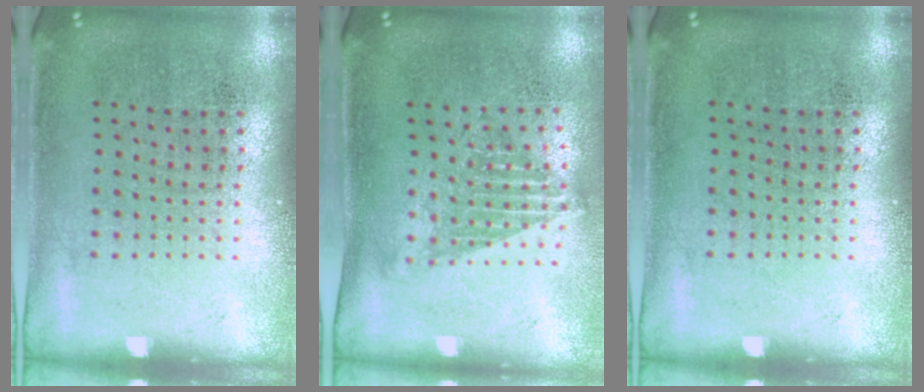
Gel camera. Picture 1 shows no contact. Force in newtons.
{"total": 1.3, "press": 1.0, "slide": 0.9}
{"total": 0.0}